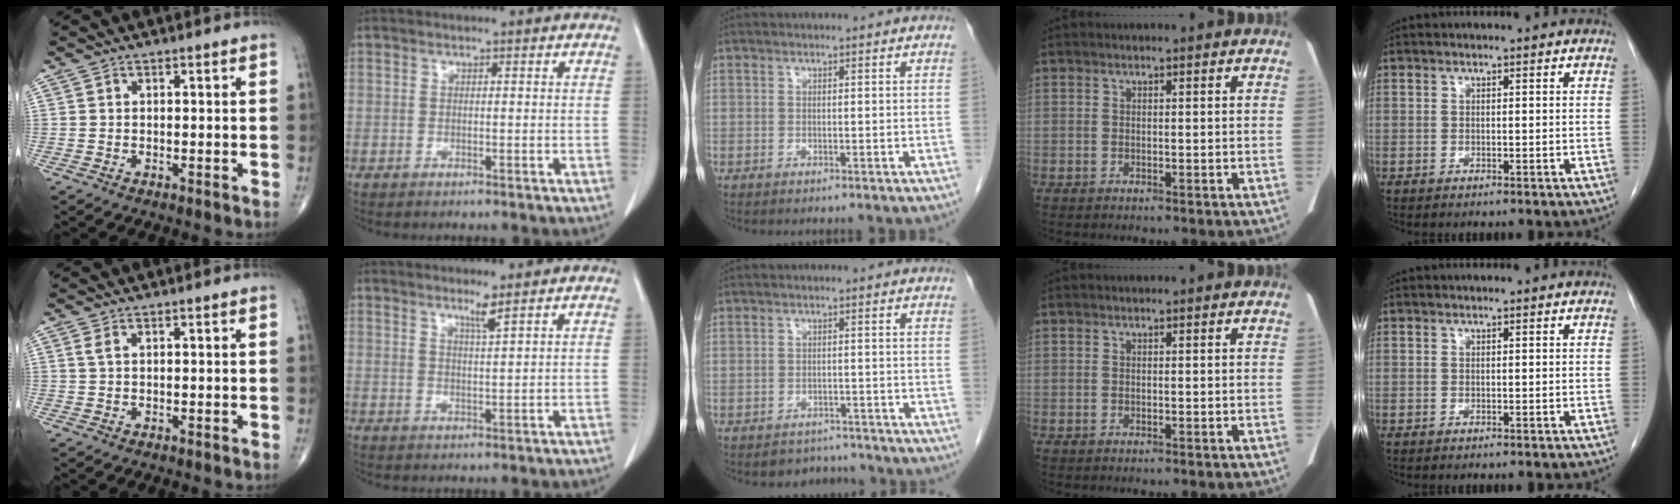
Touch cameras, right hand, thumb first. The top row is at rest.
{"thumb": {"total": 1.1, "force": [0.4, 0.4, 0.9], "torque": [-0.026, 0.009, 0.012]}, "index": {"total": 2.1, "force": [1.5, -0.6, 1.3], "torque": [-0.026, -0.010, 0.031]}, "middle": {"total": 3.7, "force": [-3.3, 1.4, -0.5], "torque": [0.009, 0.008, -0.048]}}